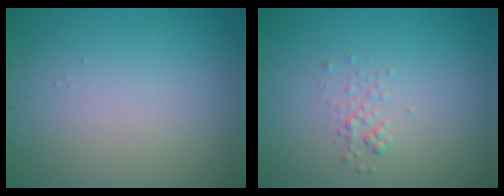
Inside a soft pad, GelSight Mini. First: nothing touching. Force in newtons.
{"total": 1.0, "press": 1.0, "slide": 0.1}